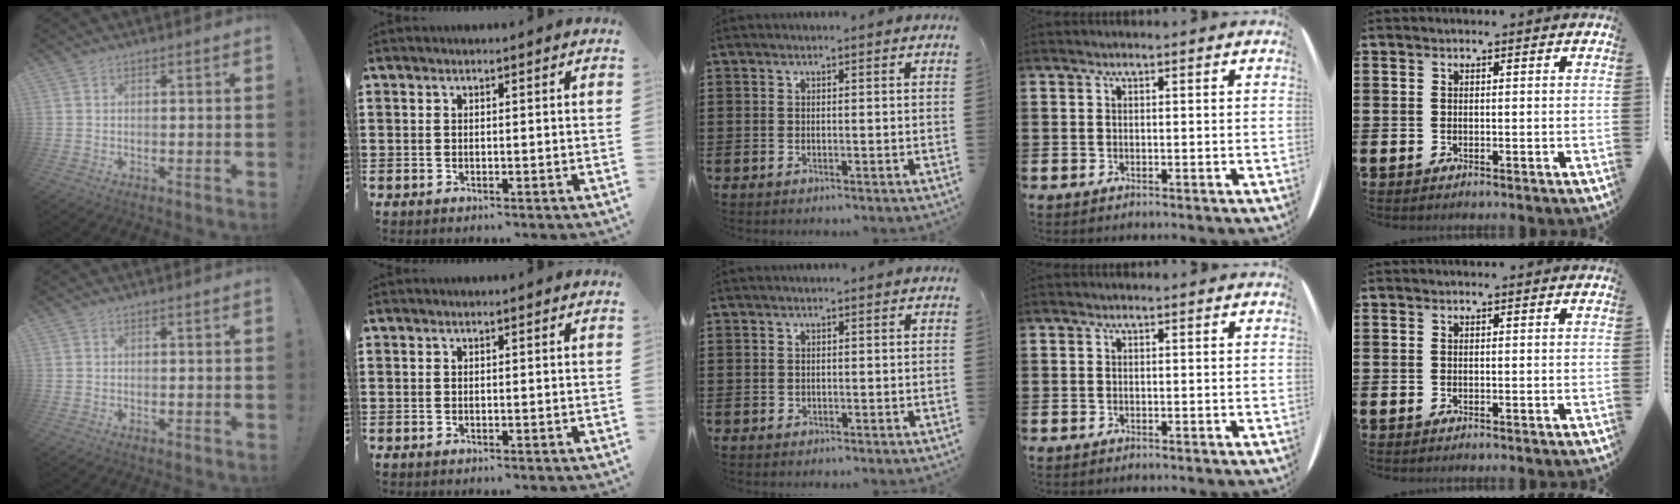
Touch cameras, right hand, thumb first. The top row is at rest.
{}